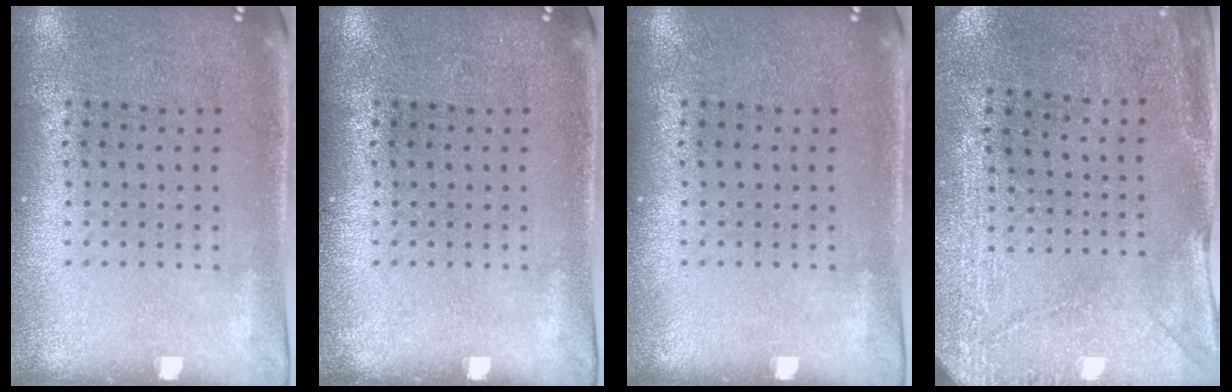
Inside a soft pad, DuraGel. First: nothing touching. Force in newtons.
{"total": 0.0}
{"total": 0.0}
{"total": 2.9, "press": 2.6, "slide": 1.3}